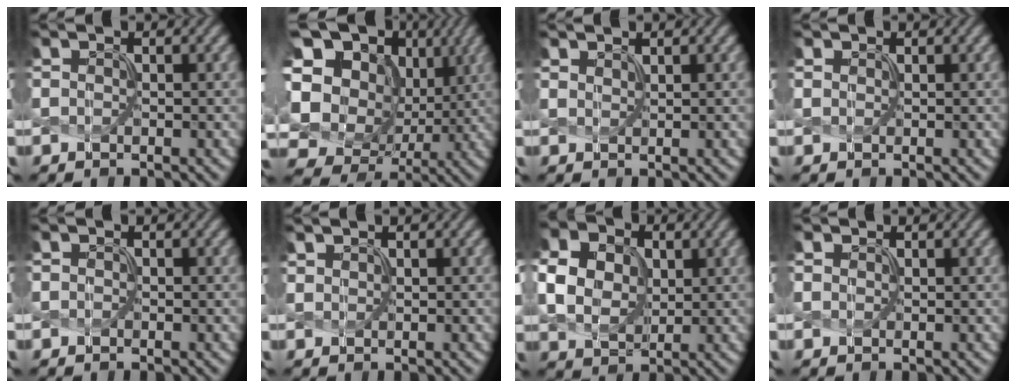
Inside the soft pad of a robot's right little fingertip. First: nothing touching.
{"total": 17.1, "force": [2.4, 15.0, 8.0], "torque": [-0.199, 0.020, 0.057]}
{"total": 1.0, "force": [0.4, -0.4, -0.8], "torque": [0.012, 0.001, 0.018]}
{"total": 1.0, "force": [0.0, -0.2, -0.9], "torque": [0.017, 0.002, 0.011]}
{"total": 0.8, "force": [-0.5, 0.0, -0.7], "torque": [0.010, 0.003, -0.001]}
{"total": 1.0, "force": [0.3, -0.3, -0.9], "torque": [0.012, 0.003, 0.021]}
{"total": 6.1, "force": [1.3, 5.0, 3.3], "torque": [-0.107, 0.017, 0.028]}
{"total": 0.9, "force": [-0.1, 0.0, -0.9], "torque": [0.015, 0.003, 0.008]}